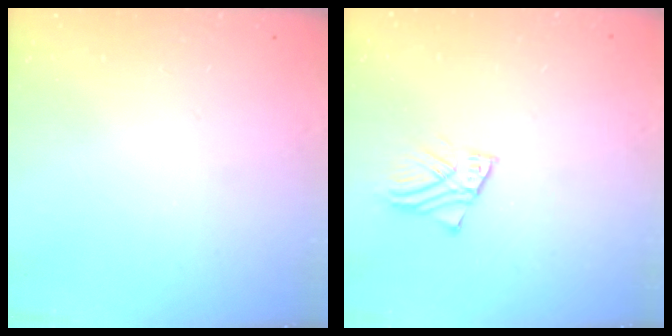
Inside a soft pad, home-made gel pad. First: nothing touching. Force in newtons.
{"total": 2.7, "press": 2.7, "slide": 0.2}